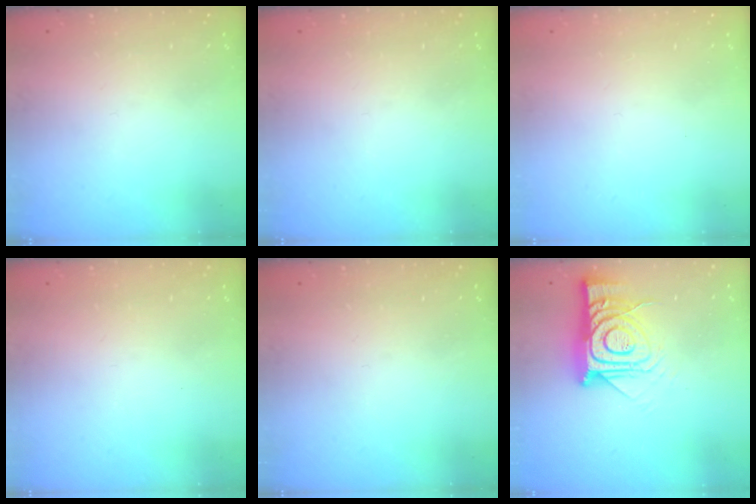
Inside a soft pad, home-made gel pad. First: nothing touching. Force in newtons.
{"total": 0.0}
{"total": 1.6, "press": 1.6, "slide": 0.1}
{"total": 2.1, "press": 2.0, "slide": 0.4}
{"total": 0.0}
{"total": 16.1, "press": 16.1, "slide": 1.3}